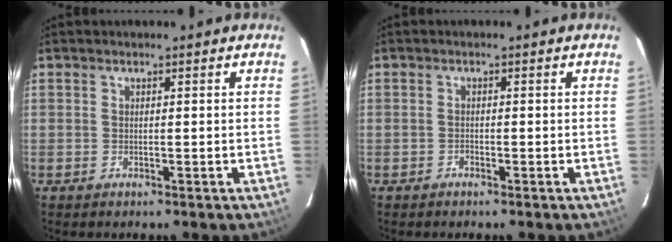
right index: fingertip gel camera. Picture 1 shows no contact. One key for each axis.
{"total": 0.6, "fx": -0.5, "fy": 0.3, "fz": 0.0, "tx": -0.002, "ty": 0.003, "tz": -0.008}